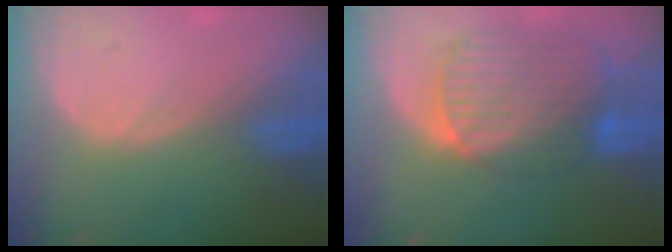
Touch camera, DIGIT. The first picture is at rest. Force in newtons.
{"total": 10.6, "press": 9.1, "slide": 5.4}